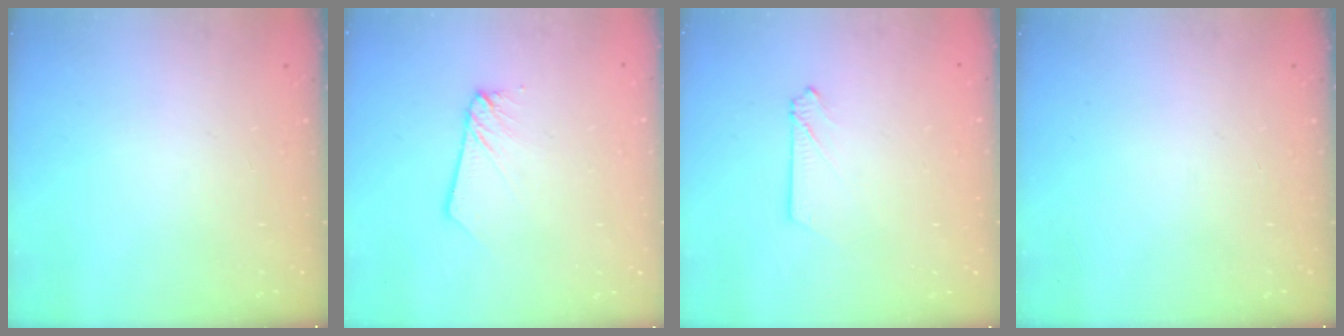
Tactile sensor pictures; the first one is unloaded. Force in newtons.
{"total": 2.6, "press": 2.6, "slide": 0.2}
{"total": 2.7, "press": 2.7, "slide": 0.3}
{"total": 0.0}